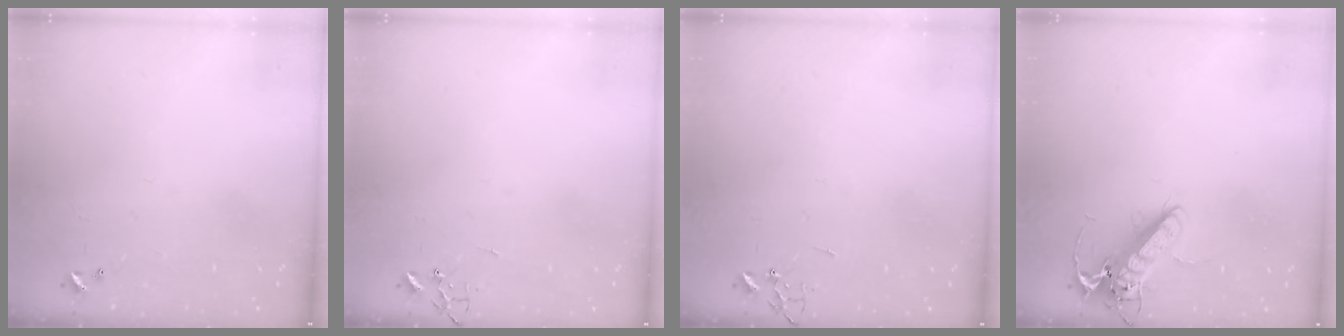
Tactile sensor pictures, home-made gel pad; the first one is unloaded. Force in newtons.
{"total": 0.0}
{"total": 0.0}
{"total": 13.5, "press": 13.2, "slide": 2.7}